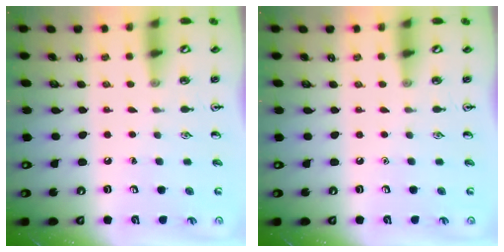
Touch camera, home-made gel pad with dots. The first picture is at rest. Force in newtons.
{"total": 0.0}